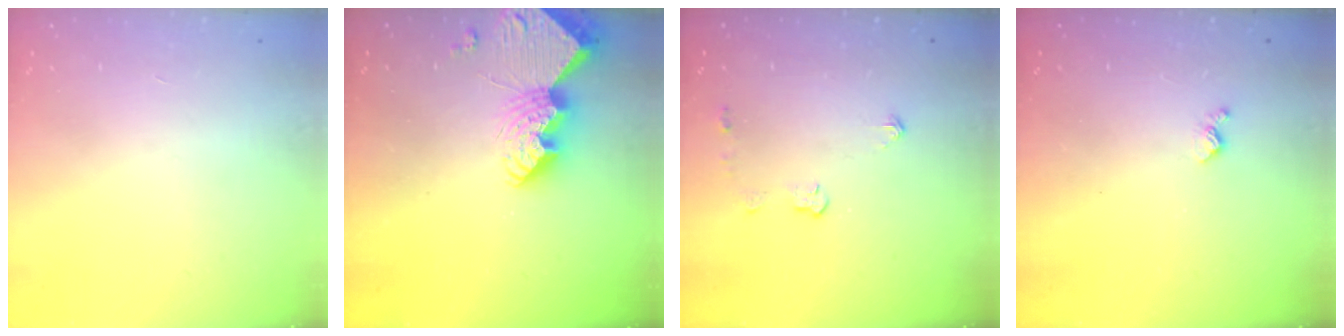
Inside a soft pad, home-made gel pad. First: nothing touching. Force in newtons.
{"total": 11.1, "press": 11.0, "slide": 1.0}
{"total": 4.0, "press": 3.9, "slide": 0.7}
{"total": 3.8, "press": 3.7, "slide": 0.7}